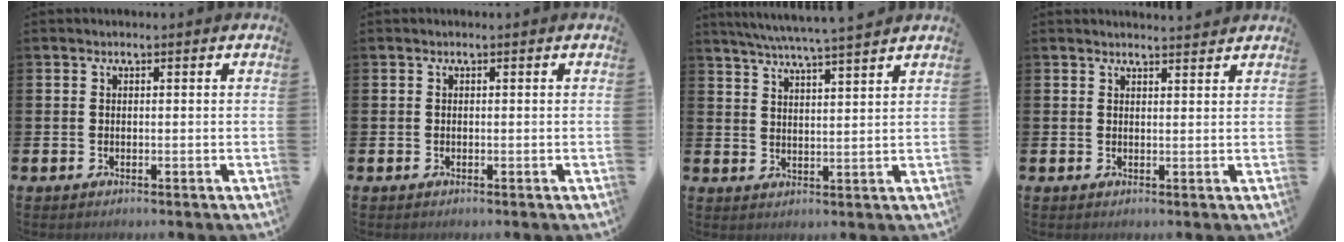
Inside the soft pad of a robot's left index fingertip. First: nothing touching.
{"total": 0.0}
{"total": 5.8, "force": [5.5, -0.7, 1.7], "torque": [-0.044, -0.031, 0.095]}
{"total": 1.9, "force": [1.9, 0.0, -0.1], "torque": [0.010, -0.012, 0.033]}